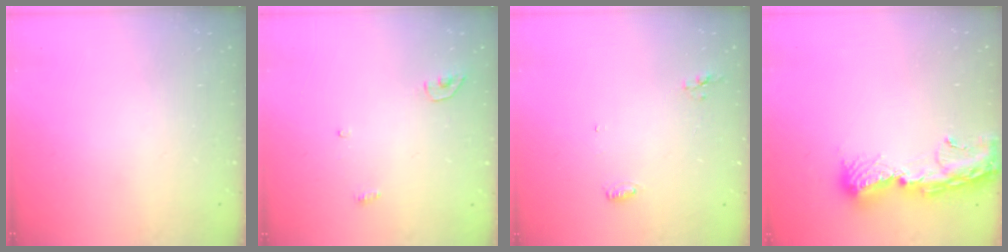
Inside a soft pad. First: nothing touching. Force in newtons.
{"total": 3.4, "press": 3.4, "slide": 0.3}
{"total": 4.6, "press": 4.4, "slide": 1.1}
{"total": 12.9, "press": 12.9, "slide": 1.3}